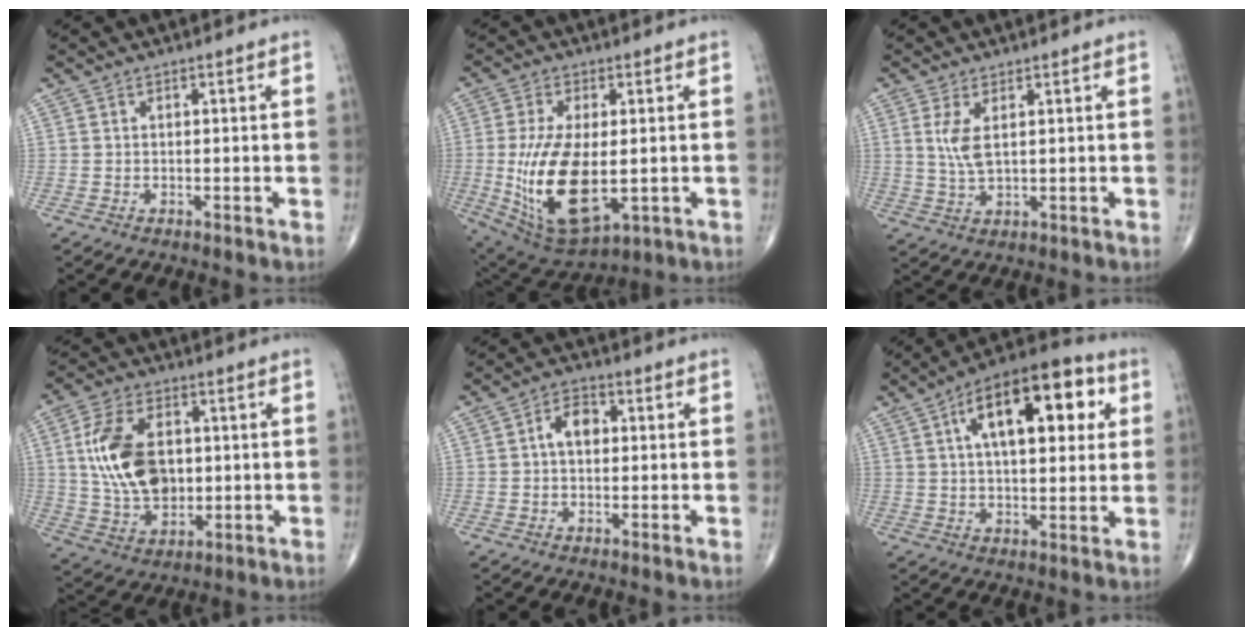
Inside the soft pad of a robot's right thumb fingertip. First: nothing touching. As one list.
[{"total": 17.6, "force": [-1.9, 8.5, 15.2], "torque": [-0.295, -0.018, -0.010]}, {"total": 4.7, "force": [1.4, 1.8, 4.1], "torque": [-0.091, -0.008, 0.035]}, {"total": 15.0, "force": [1.9, 9.6, 11.4], "torque": [-0.197, -0.004, 0.039]}, {"total": 4.7, "force": [0.4, 3.1, 3.4], "torque": [-0.050, 0.015, 0.000]}, {"total": 19.7, "force": [6.2, 9.1, 16.3], "torque": [-0.221, 0.014, 0.086]}]